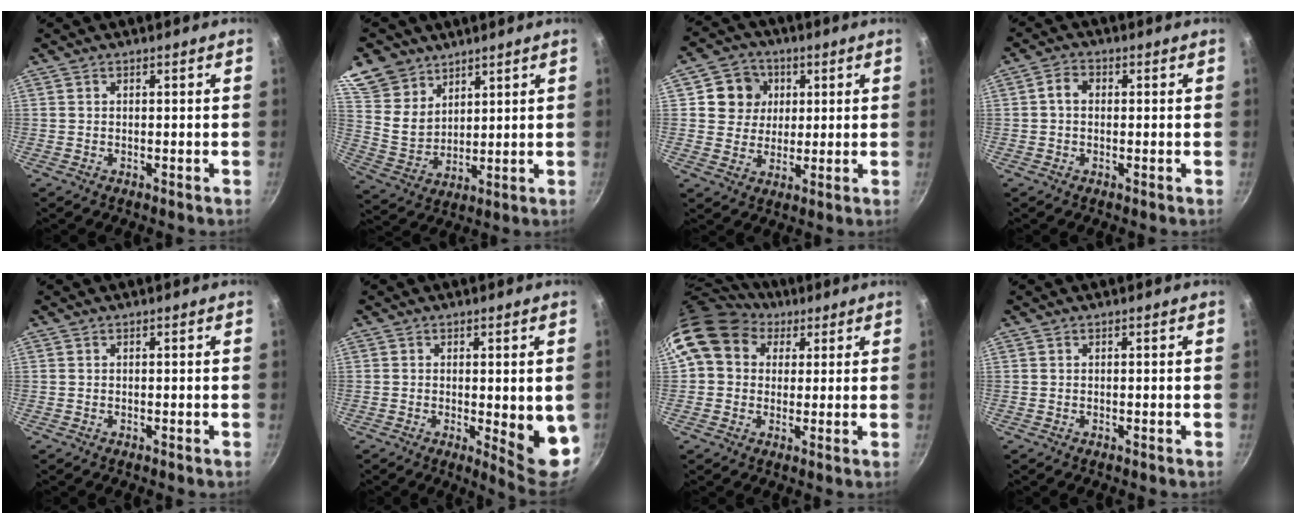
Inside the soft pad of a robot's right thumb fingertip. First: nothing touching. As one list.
[{"total": 11.5, "force": [7.9, 7.6, 3.4], "torque": [-0.036, -0.039, 0.160]}, {"total": 8.3, "force": [2.3, 7.6, 2.4], "torque": [-0.002, 0.006, 0.034]}, {"total": 3.1, "force": [0.2, 2.4, 2.0], "torque": [-0.033, 0.009, -0.004]}, {"total": 0.0}, {"total": 9.4, "force": [-0.9, 2.9, 8.9], "torque": [-0.092, -0.014, -0.005]}, {"total": 11.9, "force": [5.6, 9.3, 4.8], "torque": [-0.064, 0.003, 0.087]}, {"total": 0.0}]